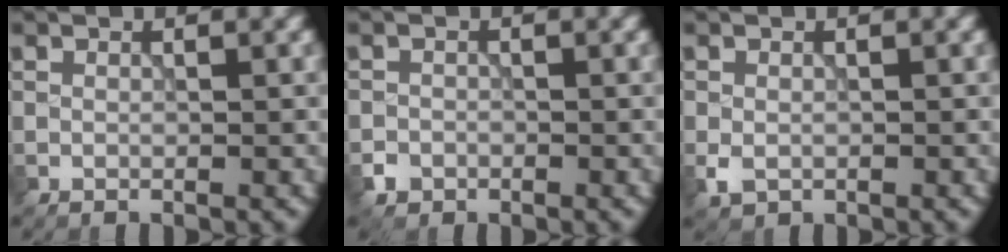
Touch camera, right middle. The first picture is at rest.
{"total": 1.2, "force": [-0.6, 1.0, 0.1], "torque": [0.008, 0.000, -0.013]}
{"total": 1.6, "force": [-0.5, 1.2, 0.9], "torque": [-0.022, -0.006, -0.010]}